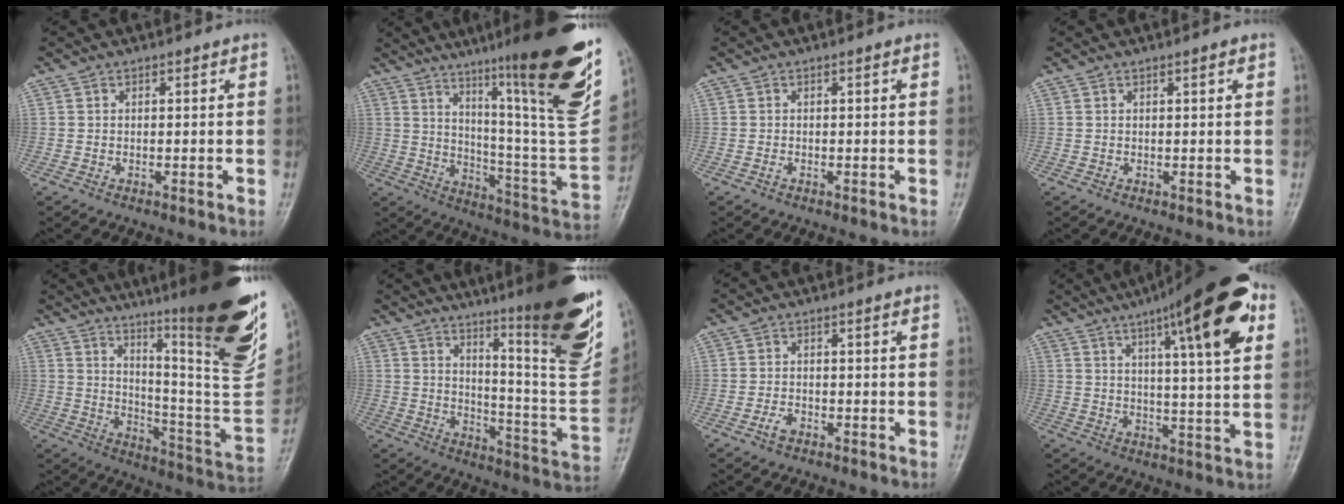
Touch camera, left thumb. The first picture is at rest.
{"total": 29.4, "force": [17.2, 3.2, 23.7], "torque": [-0.310, -0.081, 0.265]}
{"total": 0.7, "force": [-0.2, 0.2, 0.6], "torque": [-0.009, 0.006, 0.000]}
{"total": 0.8, "force": [0.4, 0.1, 0.7], "torque": [-0.011, 0.001, 0.005]}
{"total": 29.0, "force": [16.8, 4.0, 23.3], "torque": [-0.293, -0.086, 0.252]}
{"total": 24.9, "force": [15.3, 3.2, 19.4], "torque": [-0.246, -0.089, 0.223]}
{"total": 2.1, "force": [-1.3, 1.1, 1.3], "torque": [-0.027, 0.010, -0.024]}
{"total": 20.4, "force": [9.6, 4.3, 17.5], "torque": [-0.236, -0.013, 0.135]}